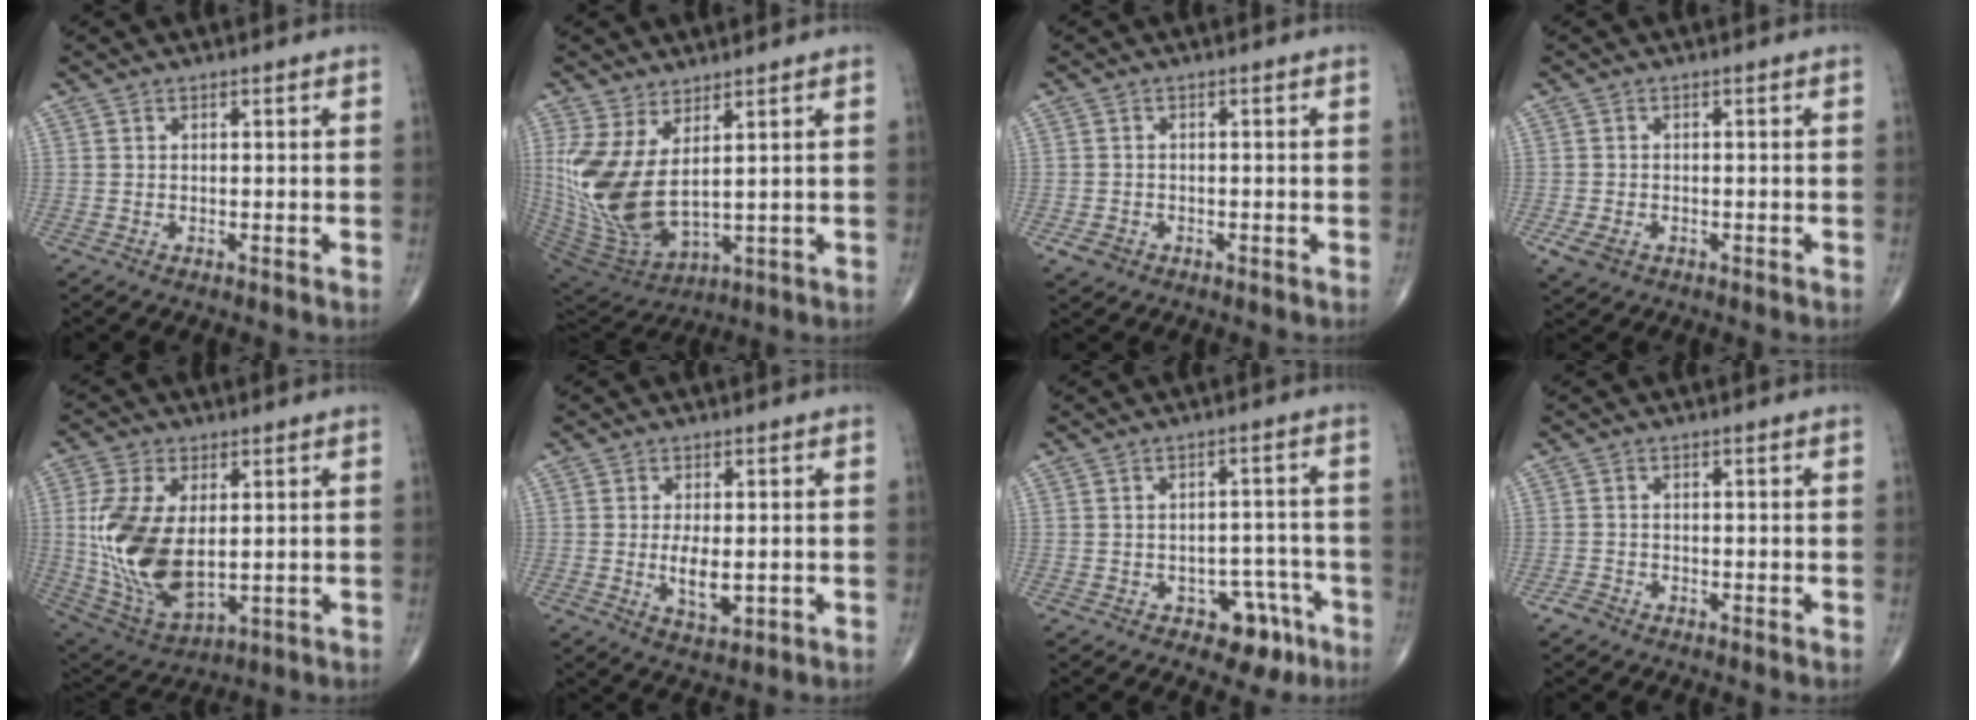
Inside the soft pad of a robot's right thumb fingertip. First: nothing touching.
{"total": 14.7, "force": [3.1, 6.9, 12.6], "torque": [-0.279, -0.035, 0.084]}
{"total": 2.5, "force": [-1.2, 2.0, 1.0], "torque": [-0.017, 0.005, -0.015]}
{"total": 3.4, "force": [-1.4, 2.4, 2.0], "torque": [-0.042, 0.000, -0.019]}
{"total": 17.6, "force": [1.0, 9.8, 14.6], "torque": [-0.300, -0.016, 0.036]}
{"total": 5.3, "force": [-0.6, 2.5, 4.7], "torque": [-0.082, -0.011, -0.006]}
{"total": 7.0, "force": [-3.9, 4.4, 3.8], "torque": [-0.015, 0.036, -0.048]}
{"total": 1.6, "force": [-1.2, 1.0, 0.4], "torque": [-0.011, 0.004, -0.025]}